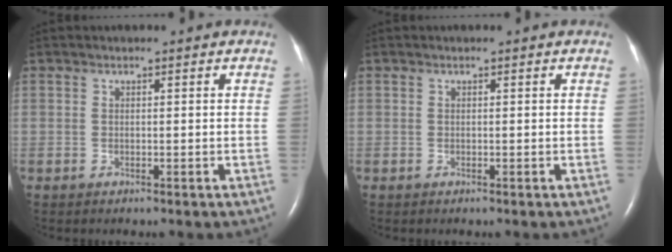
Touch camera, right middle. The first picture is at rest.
{"total": 0.0}